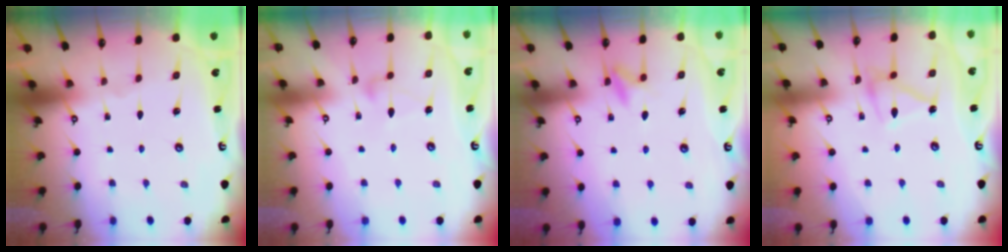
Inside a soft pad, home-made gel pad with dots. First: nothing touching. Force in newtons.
{"total": 6.0, "press": 6.0, "slide": 0.4}
{"total": 6.2, "press": 6.1, "slide": 0.8}
{"total": 12.3, "press": 12.3, "slide": 0.4}